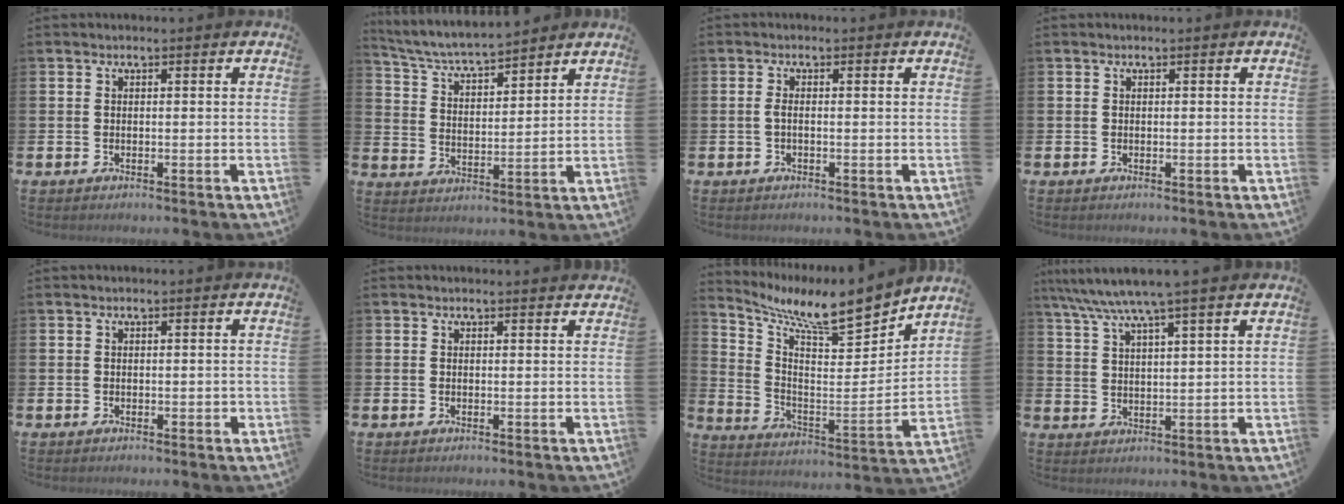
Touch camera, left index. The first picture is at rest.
{"total": 5.7, "force": [5.5, 0.5, 1.4], "torque": [-0.056, -0.036, 0.096]}
{"total": 1.1, "force": [-0.2, 0.2, 1.0], "torque": [-0.028, 0.003, -0.003]}
{"total": 0.0}
{"total": 0.0}
{"total": 0.6, "force": [0.6, 0.0, 0.0], "torque": [0.016, -0.007, 0.007]}
{"total": 9.9, "force": [8.8, 1.7, 4.1], "torque": [-0.094, -0.079, 0.141]}
{"total": 6.3, "force": [5.5, -0.3, 3.1], "torque": [-0.083, -0.018, 0.097]}